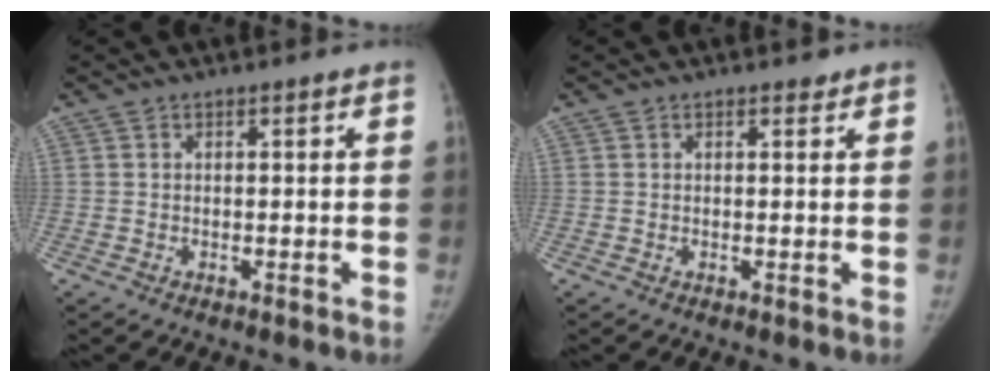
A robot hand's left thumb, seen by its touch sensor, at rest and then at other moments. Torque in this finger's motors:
{"motor_torque": [2.13, 1.66, 0.02, 0.09, 0.10]}